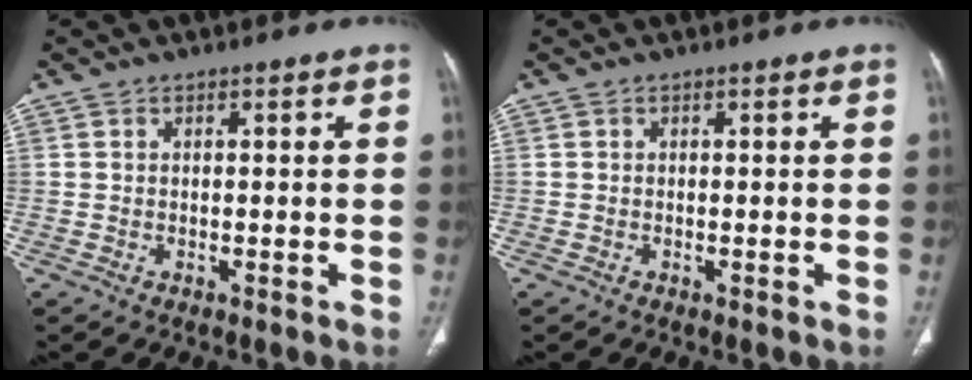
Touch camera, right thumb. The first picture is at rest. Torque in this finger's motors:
{"motor_torque": [-0.19, -0.01, -0.24, 0.11, 0.05]}